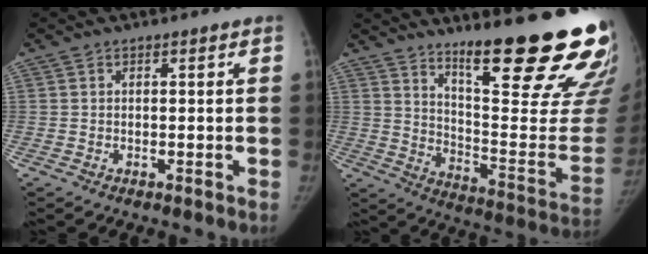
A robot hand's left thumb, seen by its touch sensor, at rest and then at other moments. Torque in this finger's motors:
{"motor_torque": [2.67, 1.76, 1.26, -1.51, 0.14]}